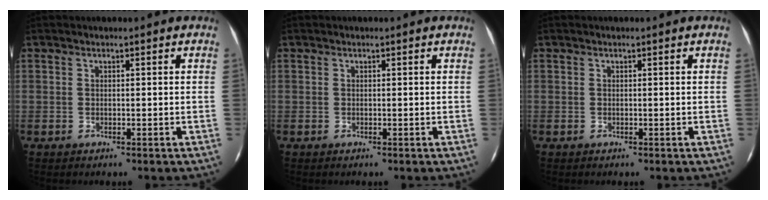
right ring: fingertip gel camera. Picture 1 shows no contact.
{"total": 0.0}
{"total": 0.0}